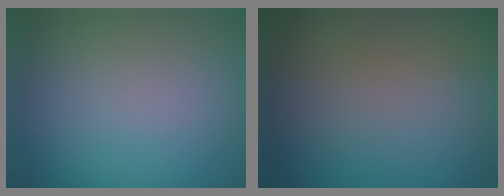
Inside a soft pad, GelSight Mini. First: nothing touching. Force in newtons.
{"total": 0.0}